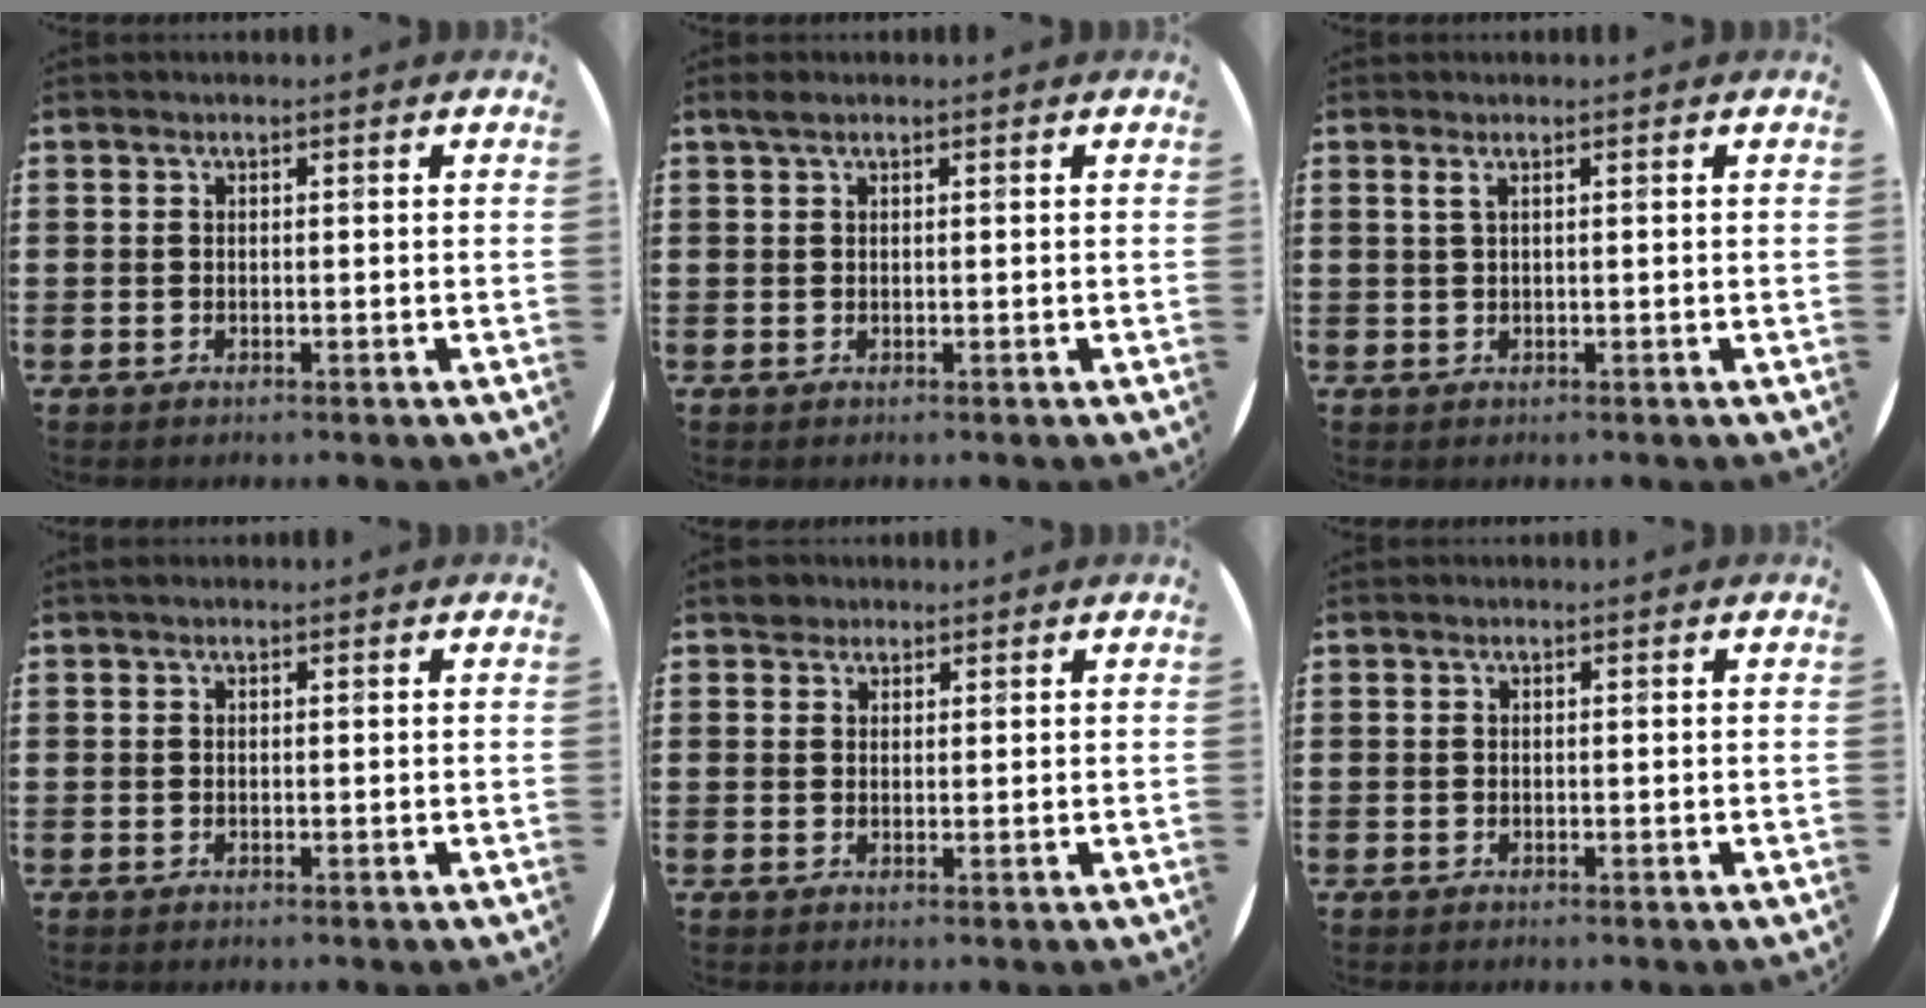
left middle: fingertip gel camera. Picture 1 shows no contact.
{"total": 0.8, "force": [0.6, 0.2, 0.5], "torque": [-0.009, 0.004, 0.010]}
{"total": 0.8, "force": [0.4, -0.1, 0.7], "torque": [-0.013, 0.000, 0.006]}
{"total": 0.0}
{"total": 1.9, "force": [1.6, 0.9, 0.1], "torque": [0.004, 0.002, 0.030]}
{"total": 0.0}